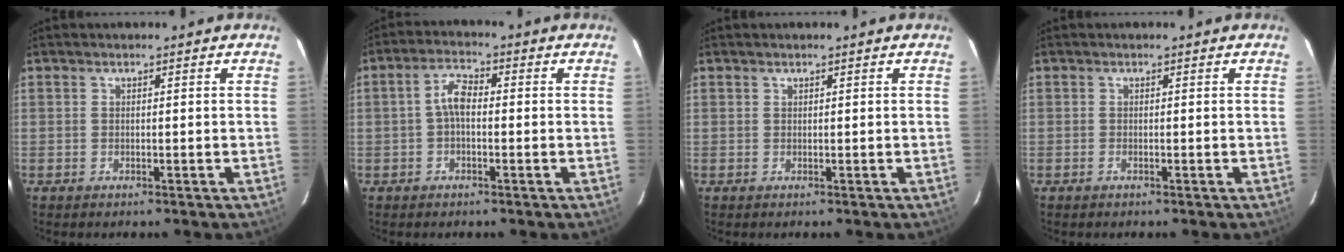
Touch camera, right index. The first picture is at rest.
{"total": 4.0, "force": [-0.4, 2.0, 3.4], "torque": [-0.070, 0.016, -0.008]}
{"total": 0.0}
{"total": 0.0}